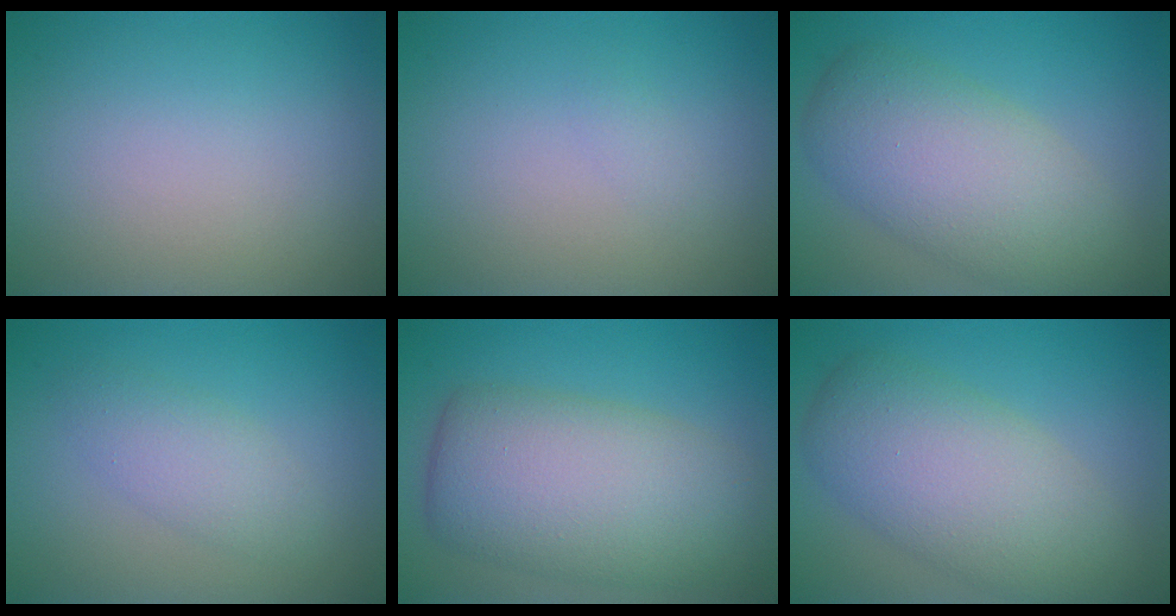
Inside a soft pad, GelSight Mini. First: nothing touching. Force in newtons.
{"total": 0.6, "press": 0.6, "slide": 0.1}
{"total": 7.4, "press": 7.4, "slide": 0.6}
{"total": 2.6, "press": 2.6, "slide": 0.1}
{"total": 7.9, "press": 7.9, "slide": 0.4}
{"total": 7.4, "press": 7.4, "slide": 0.6}